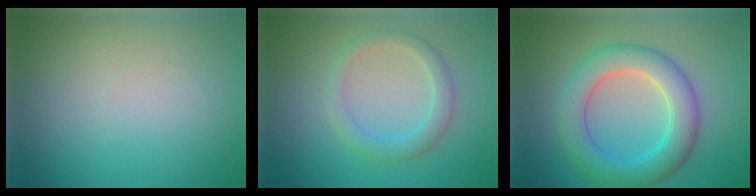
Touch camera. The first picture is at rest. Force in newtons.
{"total": 2.7, "press": 2.7, "slide": 0.3}
{"total": 6.3, "press": 6.3, "slide": 0.2}